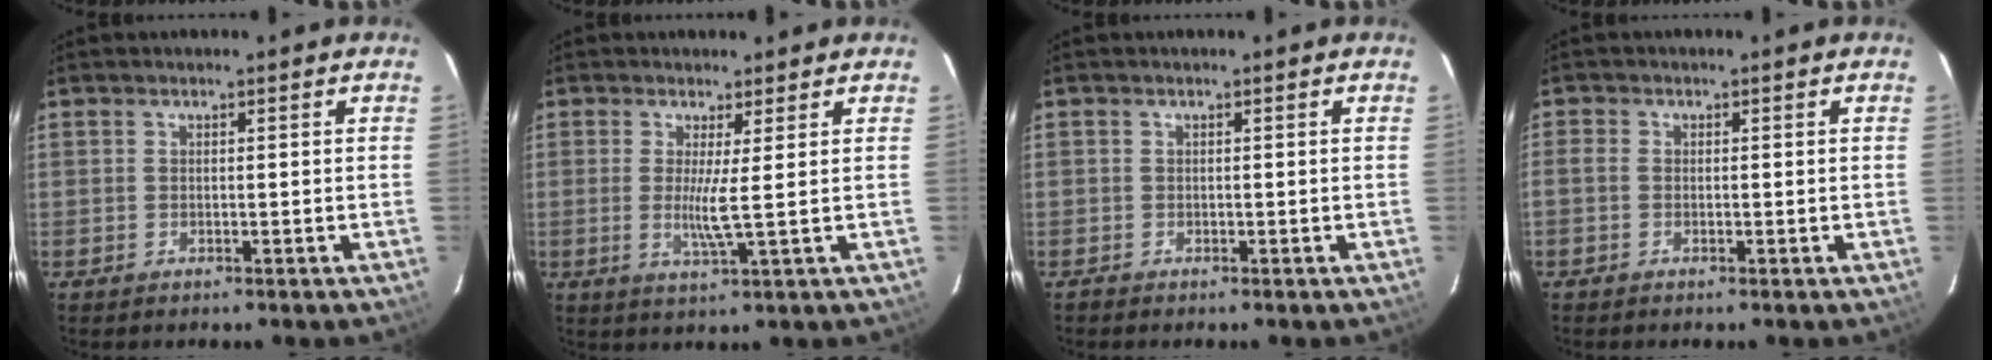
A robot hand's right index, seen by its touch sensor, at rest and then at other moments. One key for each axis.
{"total": 4.0, "fx": 0.5, "fy": -0.8, "fz": 3.9, "tx": -0.071, "ty": -0.013, "tz": 0.003}
{"total": 0.8, "fx": -0.6, "fy": 0.6, "fz": -0.1, "tx": -0.001, "ty": 0.003, "tz": -0.012}
{"total": 1.3, "fx": -0.6, "fy": 0.7, "fz": 0.9, "tx": -0.020, "ty": 0.000, "tz": -0.017}